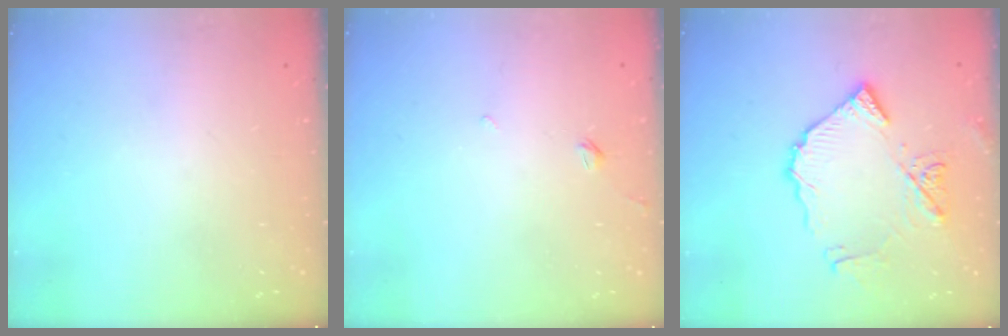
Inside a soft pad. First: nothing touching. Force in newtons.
{"total": 2.0, "press": 1.9, "slide": 0.5}
{"total": 14.4, "press": 14.3, "slide": 1.7}